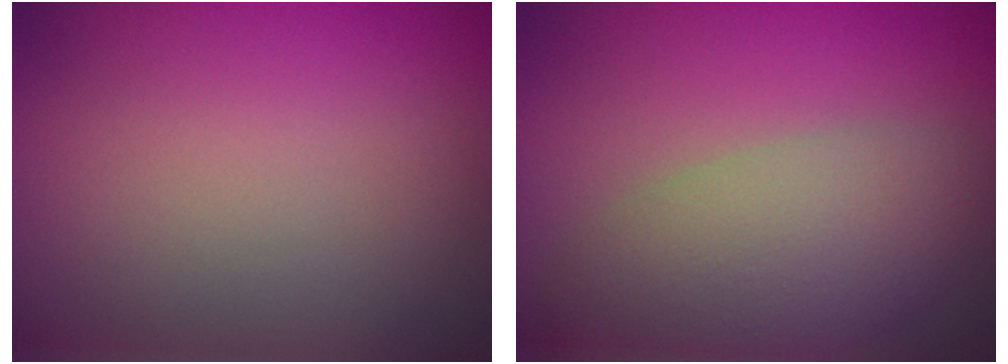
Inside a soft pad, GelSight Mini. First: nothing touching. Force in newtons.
{"total": 6.6, "press": 6.6, "slide": 0.5}